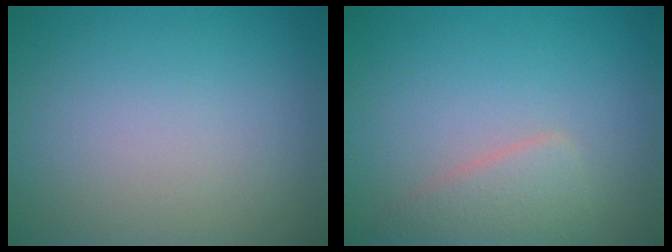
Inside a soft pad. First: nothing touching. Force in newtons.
{"total": 2.7, "press": 2.7, "slide": 0.1}